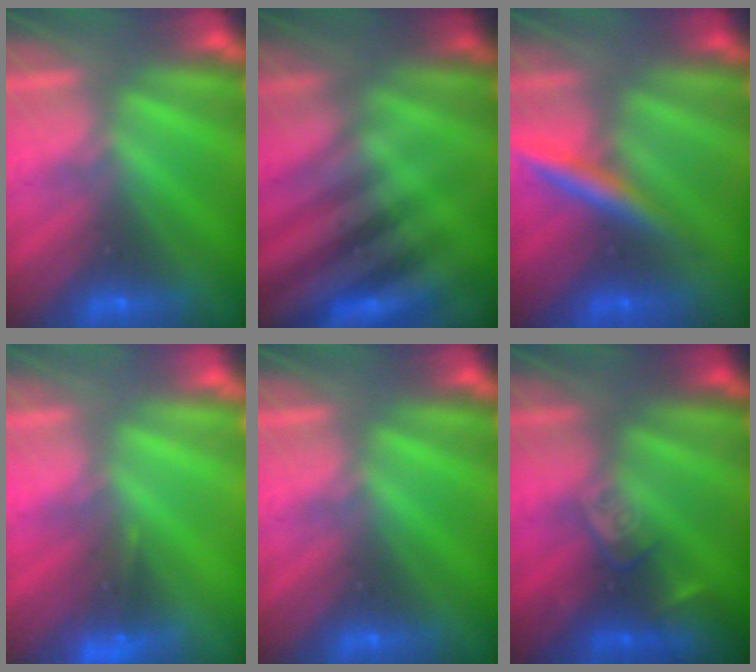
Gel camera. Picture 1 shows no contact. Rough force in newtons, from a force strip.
{"total": 2.6}
{"total": 2.4}
{"total": 4.6}
{"total": 0.0}
{"total": 2.4}